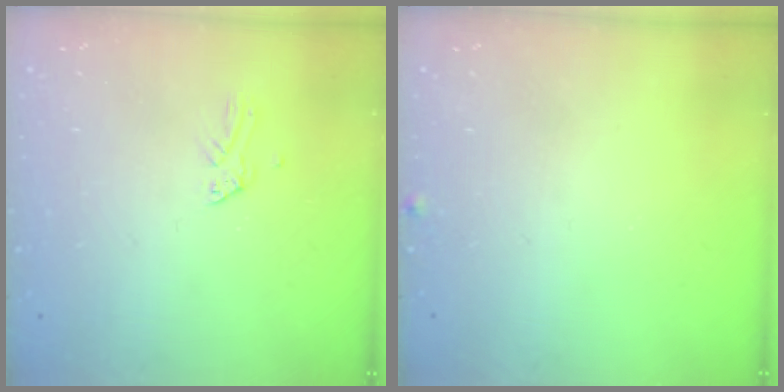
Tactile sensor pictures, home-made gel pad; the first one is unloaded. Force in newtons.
{"total": 3.2, "press": 3.2, "slide": 0.4}